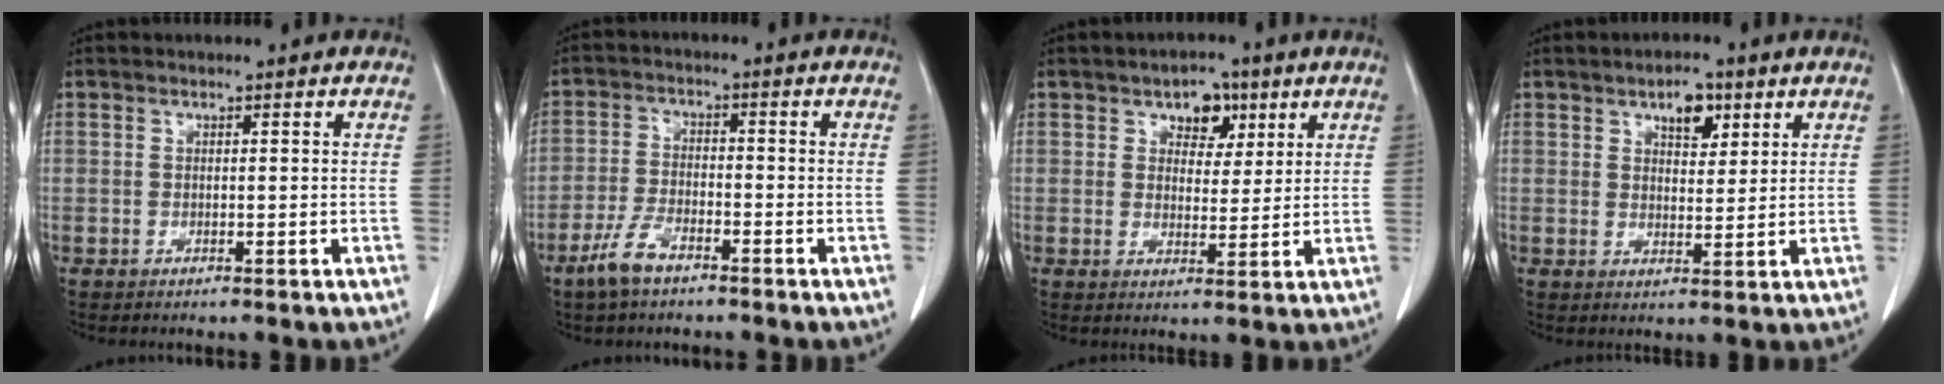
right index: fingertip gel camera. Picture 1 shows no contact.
{"total": 5.6, "force": [-3.9, 2.0, 3.4], "torque": [-0.078, -0.002, -0.075]}
{"total": 5.3, "force": [2.8, 3.4, 2.9], "torque": [-0.033, 0.010, 0.041]}
{"total": 4.7, "force": [2.6, 2.3, 3.2], "torque": [-0.049, 0.002, 0.042]}